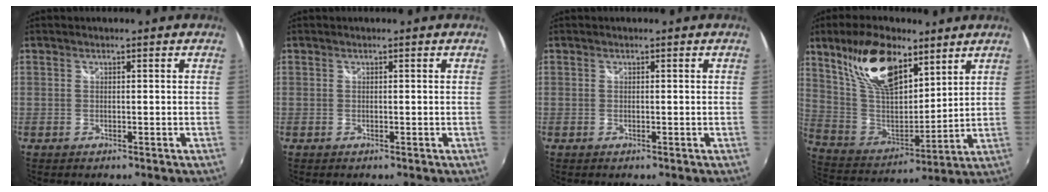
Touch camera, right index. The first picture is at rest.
{"total": 0.0}
{"total": 0.0}
{"total": 19.3, "force": [11.3, 9.1, 12.7], "torque": [-0.251, 0.021, 0.222]}